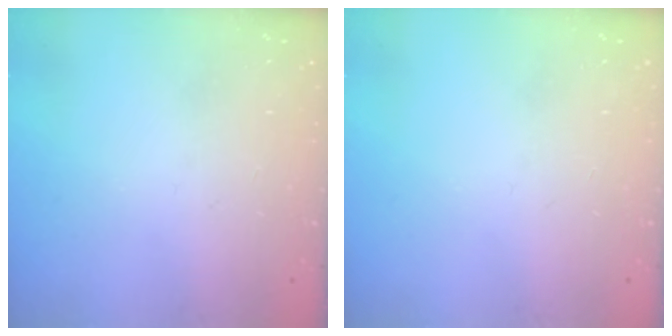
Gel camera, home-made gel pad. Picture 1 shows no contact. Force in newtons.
{"total": 0.0}